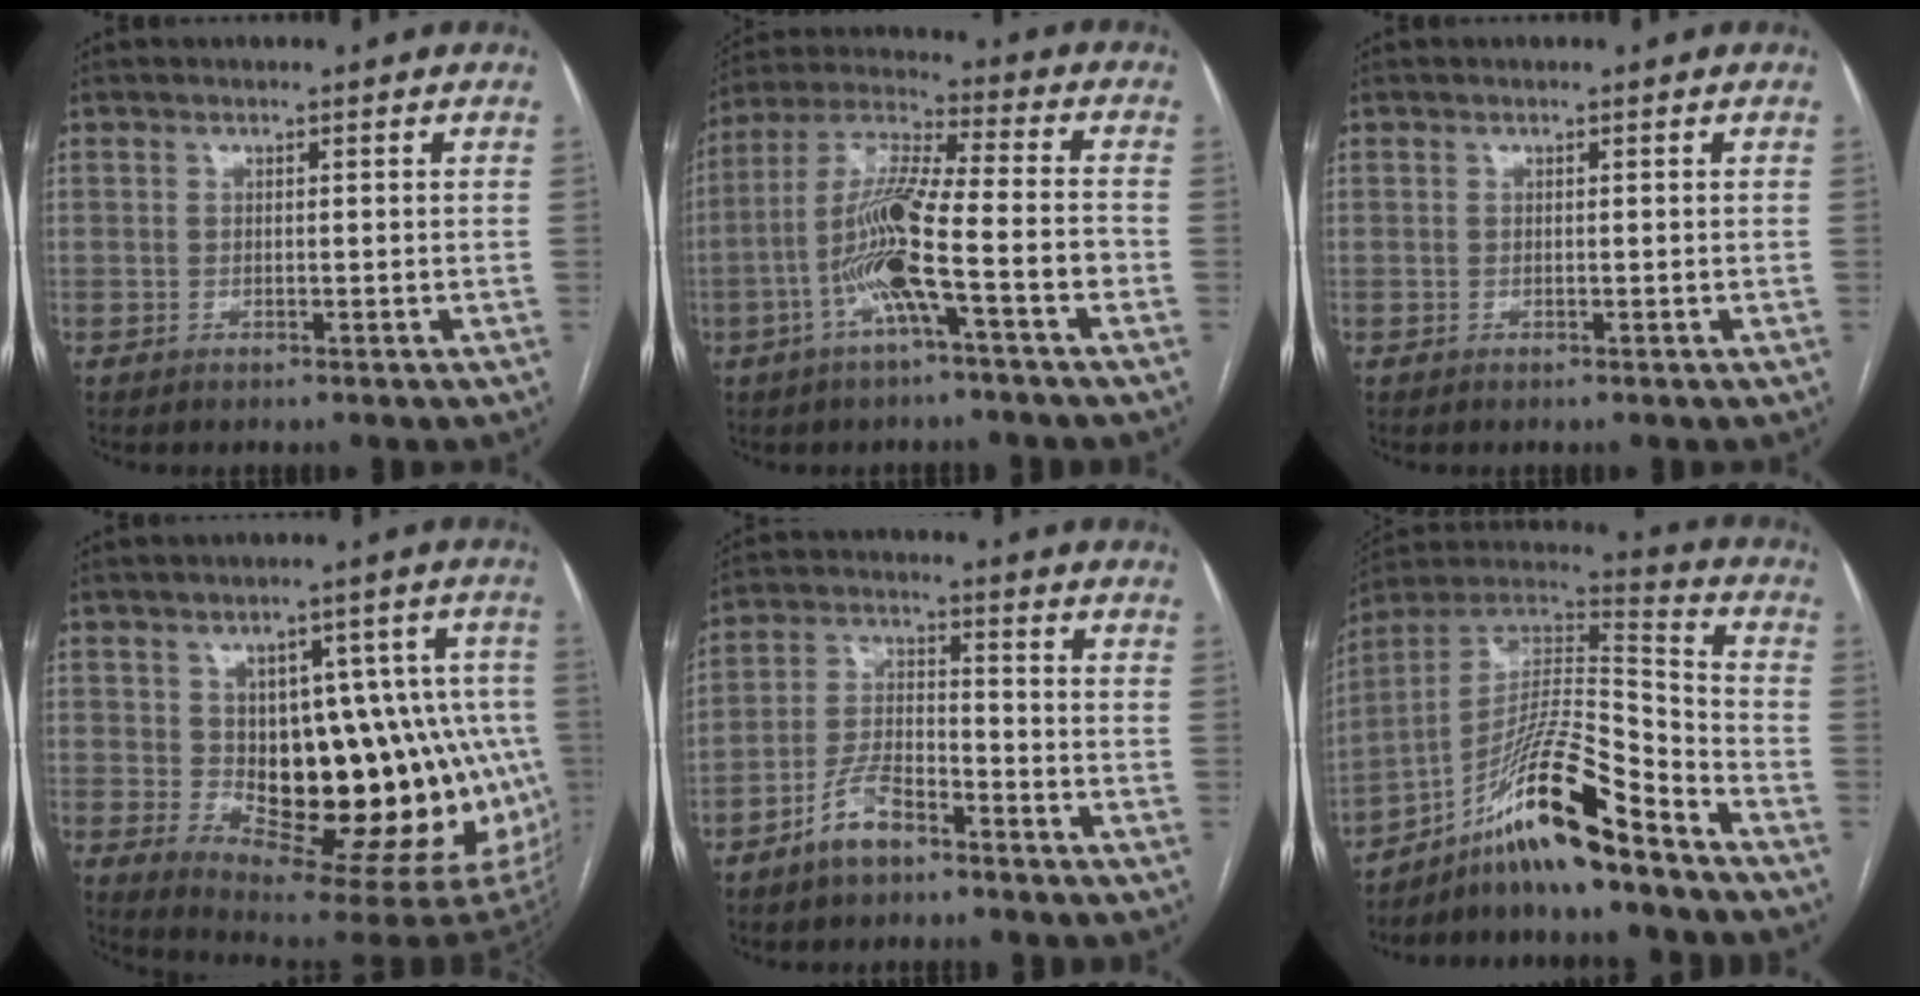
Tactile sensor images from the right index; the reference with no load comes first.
{"total": 12.9, "force": [-4.4, 0.9, 12.1], "torque": [-0.237, 0.016, -0.084]}
{"total": 0.0}
{"total": 22.2, "force": [-1.9, 10.1, 19.7], "torque": [-0.170, 0.031, 0.001]}
{"total": 6.7, "force": [-4.4, 3.2, 3.9], "torque": [-0.084, 0.012, -0.081]}
{"total": 16.0, "force": [-11.0, 0.9, 11.6], "torque": [-0.207, 0.018, -0.190]}